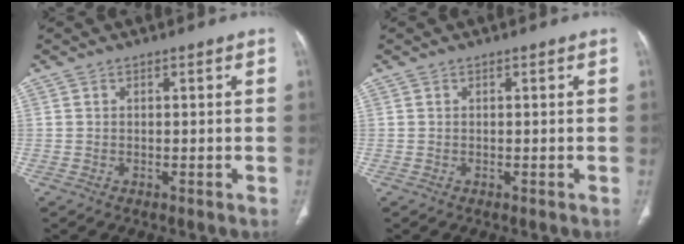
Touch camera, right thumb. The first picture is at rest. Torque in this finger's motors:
{"motor_torque": [0.00, 0.00, -0.02, -0.02, 0.00]}